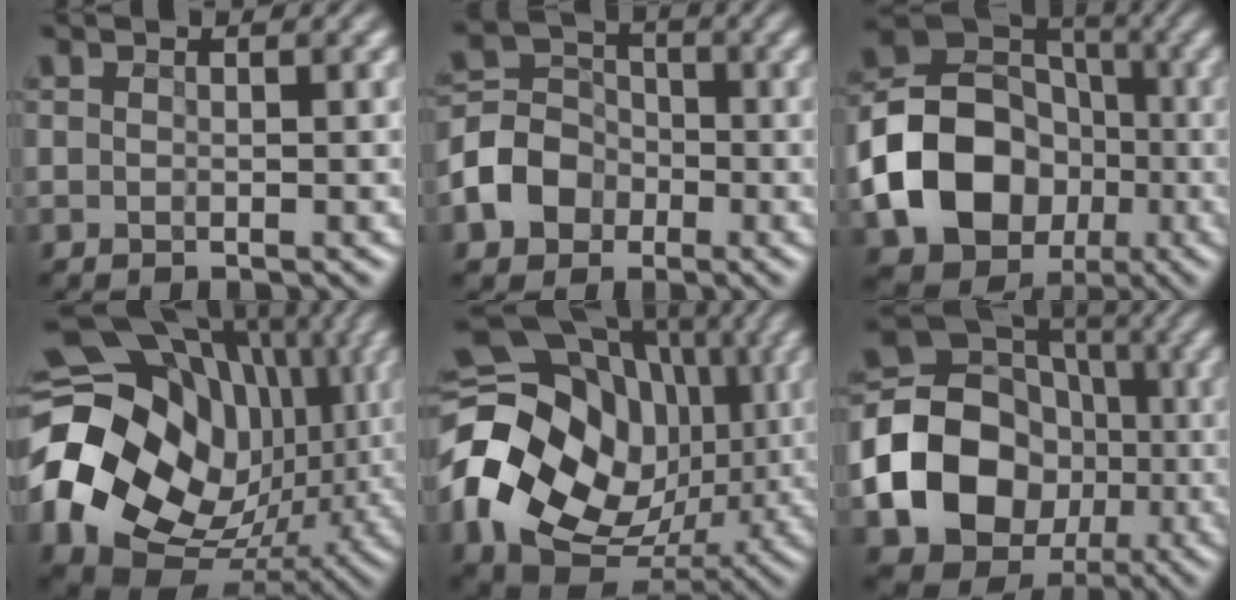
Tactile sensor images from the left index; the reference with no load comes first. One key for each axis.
{"total": 5.0, "fx": -2.1, "fy": 4.0, "fz": 2.2, "tx": -0.047, "ty": 0.012, "tz": -0.049}
{"total": 13.6, "fx": -3.4, "fy": 10.9, "fz": 7.5, "tx": -0.149, "ty": -0.014, "tz": -0.066}
{"total": 19.1, "fx": 1.8, "fy": 14.6, "fz": 12.3, "tx": -0.260, "ty": -0.006, "tz": 0.063}
{"total": 18.0, "fx": 0.2, "fy": 14.2, "fz": 10.9, "tx": -0.227, "ty": 0.002, "tz": 0.025}
{"total": 15.6, "fx": -3.2, "fy": 13.3, "fz": 7.5, "tx": -0.144, "ty": -0.009, "tz": -0.061}